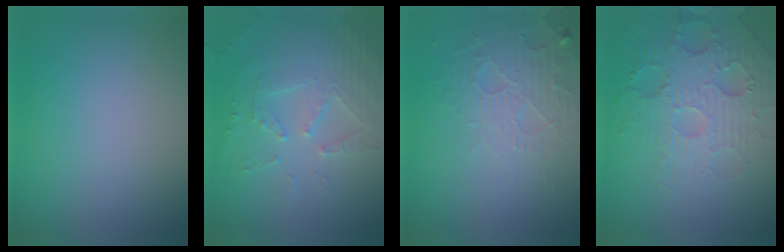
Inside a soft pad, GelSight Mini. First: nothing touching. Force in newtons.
{"total": 4.1, "press": 3.6, "slide": 2.1}
{"total": 3.8, "press": 3.3, "slide": 1.9}
{"total": 4.8, "press": 4.3, "slide": 2.1}